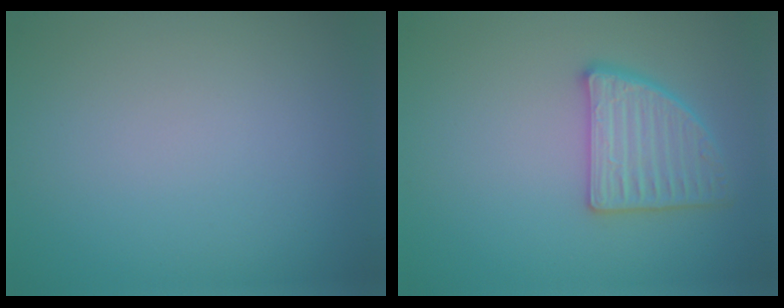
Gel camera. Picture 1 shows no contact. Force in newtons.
{"total": 3.5, "press": 3.3, "slide": 1.1}